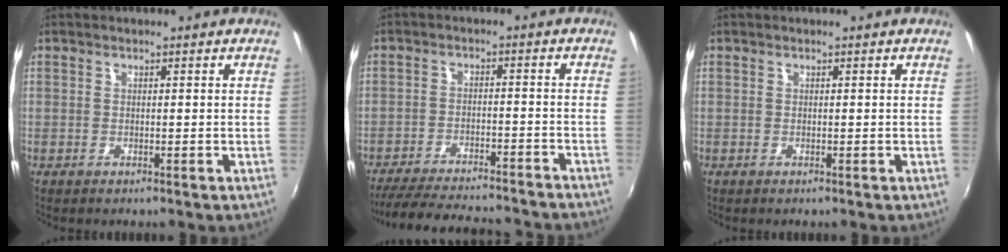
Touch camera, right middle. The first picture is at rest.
{"total": 21.5, "force": [-19.1, 4.0, 9.1], "torque": [-0.177, -0.020, -0.263]}
{"total": 0.0}